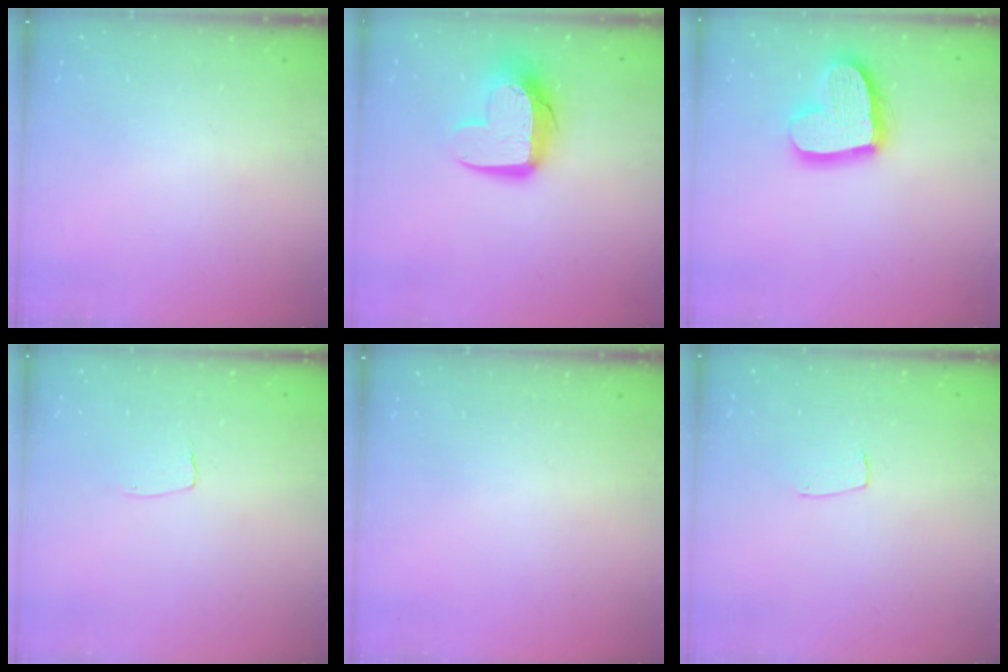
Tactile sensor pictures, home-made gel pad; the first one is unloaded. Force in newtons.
{"total": 12.3, "press": 12.3, "slide": 0.9}
{"total": 17.6, "press": 17.5, "slide": 1.9}
{"total": 2.6, "press": 2.6, "slide": 0.1}
{"total": 0.0}
{"total": 4.3, "press": 4.3, "slide": 0.2}